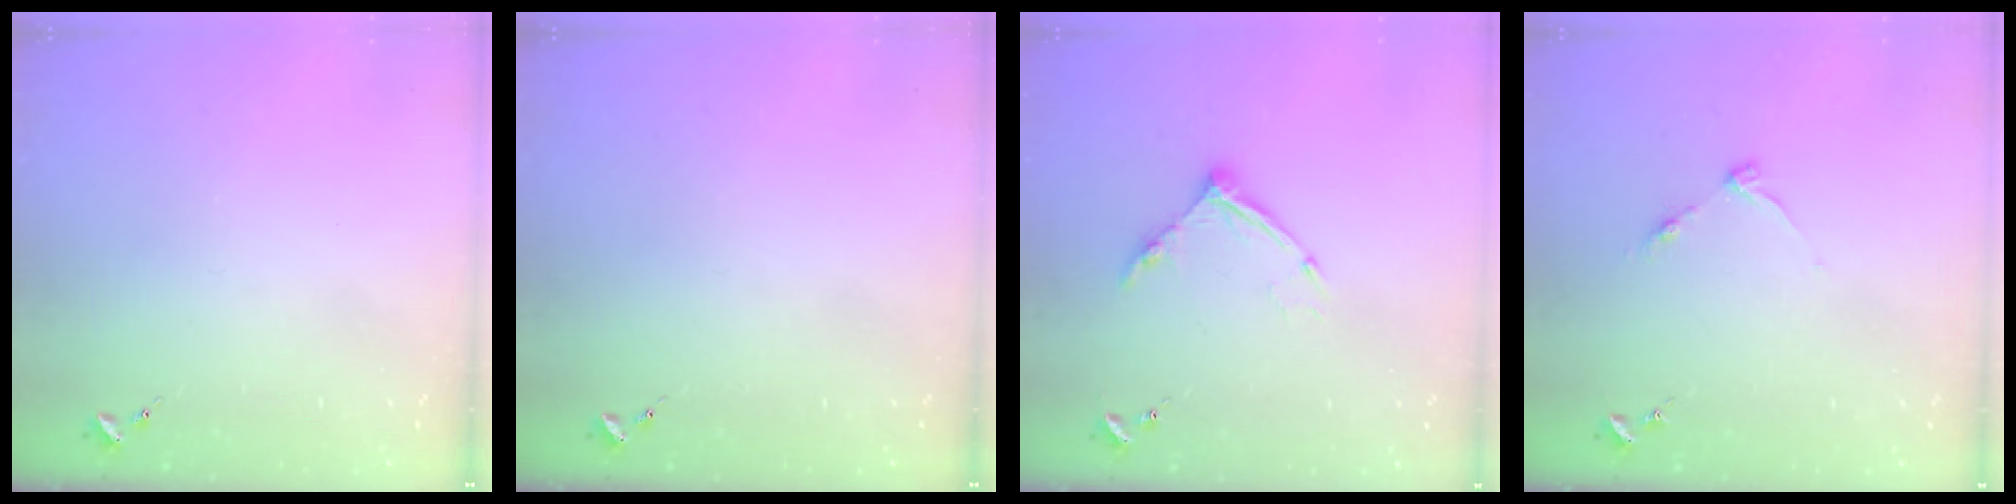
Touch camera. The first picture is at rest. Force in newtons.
{"total": 0.0}
{"total": 10.5, "press": 10.5, "slide": 1.0}
{"total": 4.6, "press": 4.6, "slide": 0.5}